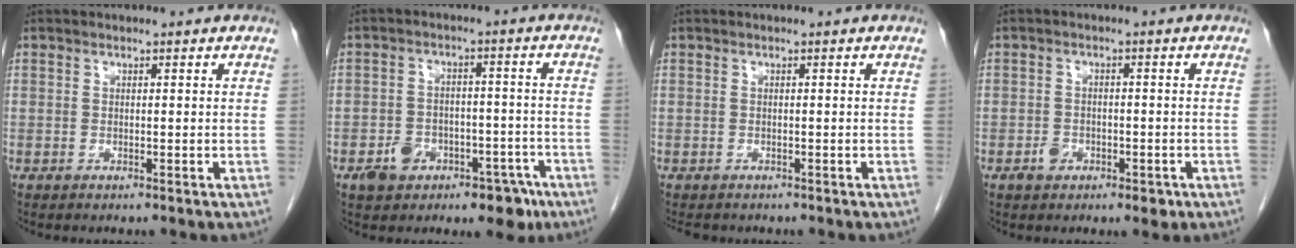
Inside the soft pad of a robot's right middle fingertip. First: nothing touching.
{"total": 8.7, "force": [-5.1, 5.6, 4.4], "torque": [-0.055, 0.027, -0.066]}
{"total": 3.8, "force": [-3.2, 1.6, 1.2], "torque": [-0.020, -0.006, -0.042]}
{"total": 3.4, "force": [-1.7, 2.2, 2.0], "torque": [-0.024, 0.004, -0.020]}